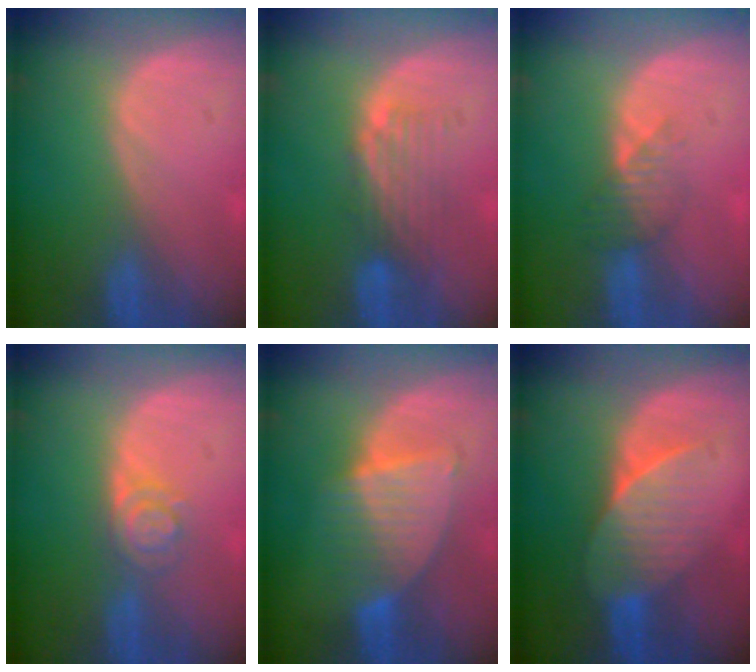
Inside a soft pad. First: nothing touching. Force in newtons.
{"total": 4.8, "press": 4.1, "slide": 2.5}
{"total": 3.6, "press": 3.2, "slide": 1.6}
{"total": 4.2, "press": 3.8, "slide": 1.7}
{"total": 6.8, "press": 6.7, "slide": 1.2}
{"total": 7.2, "press": 6.7, "slide": 2.6}